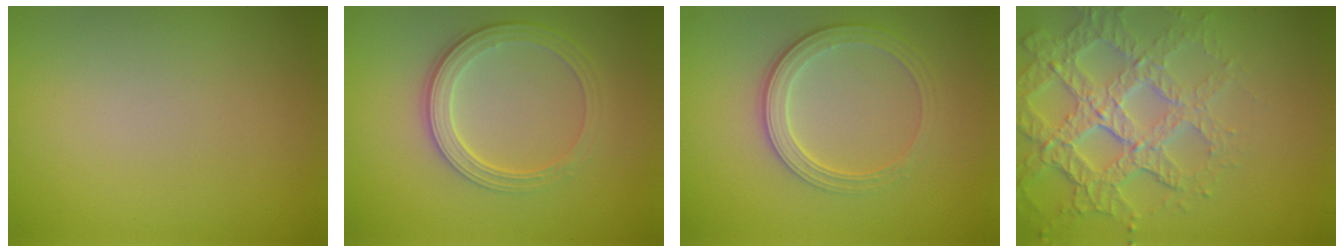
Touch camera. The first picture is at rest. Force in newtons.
{"total": 3.7, "press": 2.9, "slide": 2.4}
{"total": 3.3, "press": 2.7, "slide": 1.9}
{"total": 7.4, "press": 5.2, "slide": 5.2}